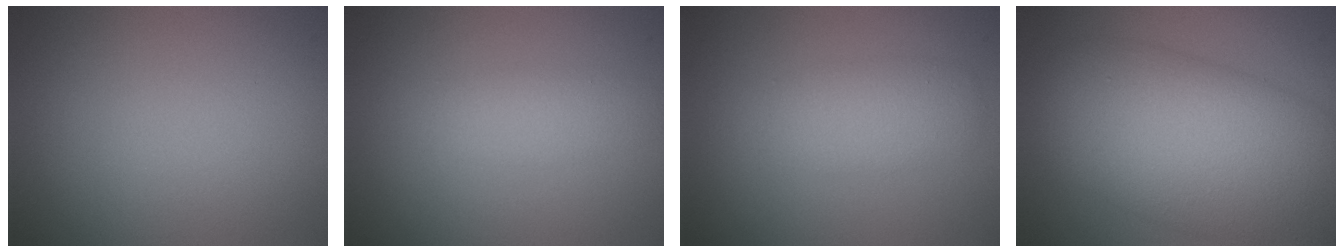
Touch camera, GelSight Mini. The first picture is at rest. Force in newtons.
{"total": 1.8, "press": 1.8, "slide": 0.1}
{"total": 2.9, "press": 2.9, "slide": 0.1}
{"total": 13.2, "press": 13.2, "slide": 0.8}